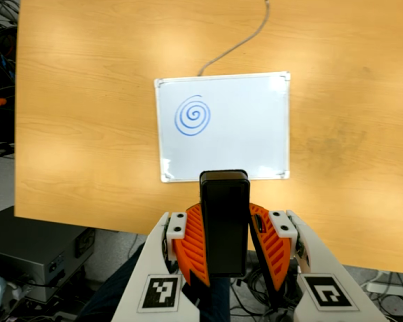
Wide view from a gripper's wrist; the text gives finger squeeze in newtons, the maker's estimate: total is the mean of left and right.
{"total": 5.7, "left": 5.4, "right": 6.0}